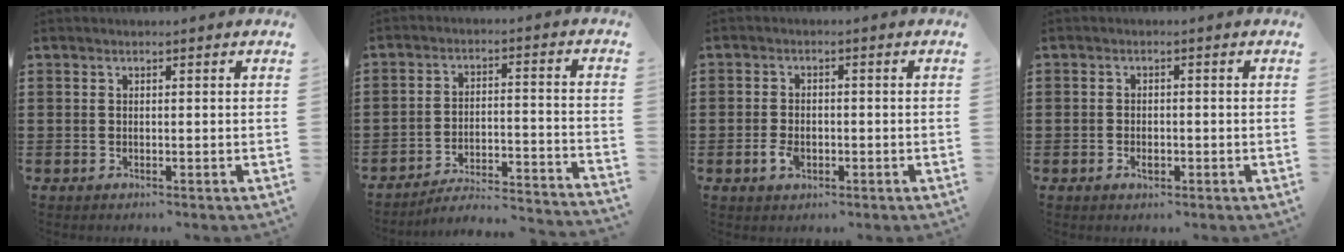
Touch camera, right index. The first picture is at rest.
{"total": 3.8, "force": [-3.5, 0.3, 1.3], "torque": [-0.038, -0.016, -0.078]}
{"total": 2.7, "force": [-1.0, 1.6, 1.9], "torque": [-0.045, -0.004, -0.019]}
{"total": 1.6, "force": [-0.7, 0.8, 1.2], "torque": [-0.023, -0.004, -0.010]}